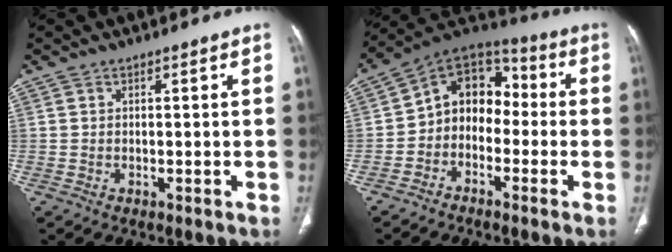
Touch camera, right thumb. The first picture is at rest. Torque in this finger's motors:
{"motor_torque": [-0.01, 0.28, 0.45, -0.08, 0.11]}